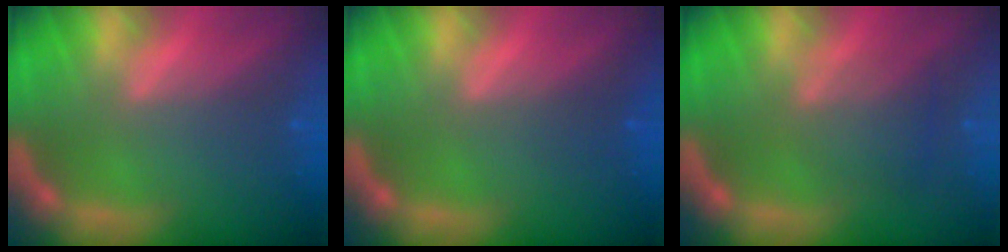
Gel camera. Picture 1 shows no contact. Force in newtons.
{"total": 1.0}
{"total": 3.4}